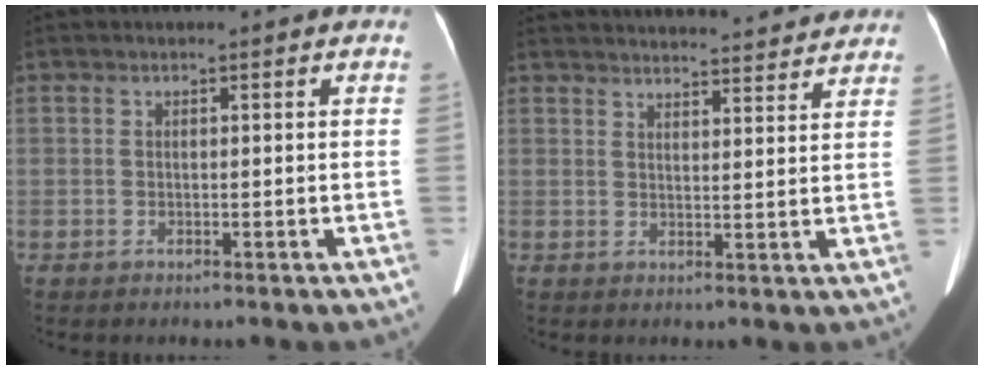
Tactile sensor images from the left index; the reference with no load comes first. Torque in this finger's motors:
{"motor_torque": [0.73, -1.41, 0.12, 0.11]}